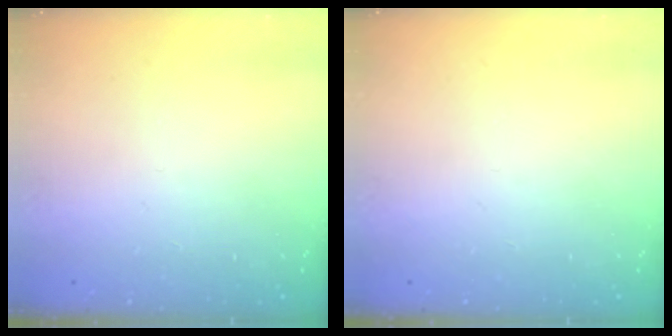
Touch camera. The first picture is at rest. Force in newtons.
{"total": 0.0}